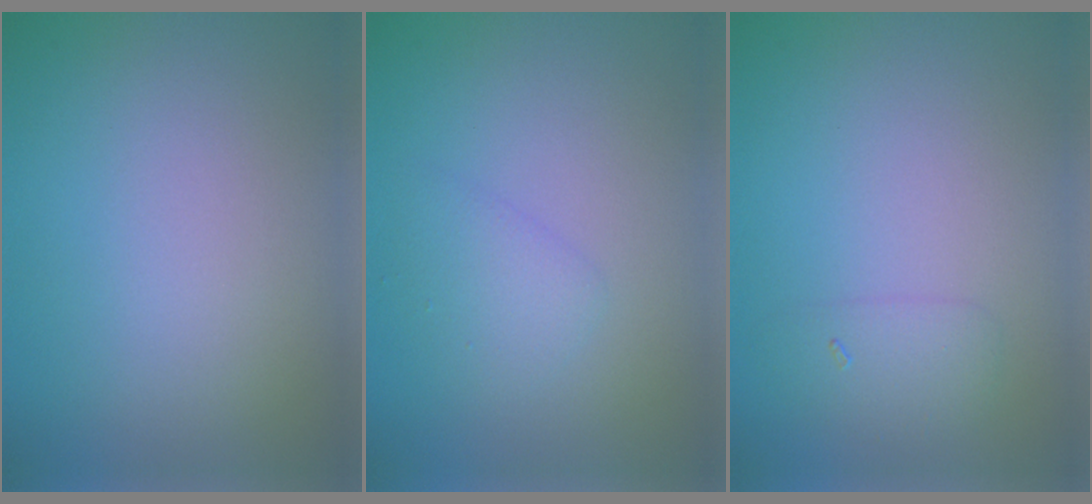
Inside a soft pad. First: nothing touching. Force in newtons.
{"total": 1.7, "press": 1.7, "slide": 0.1}
{"total": 1.5, "press": 1.5, "slide": 0.0}